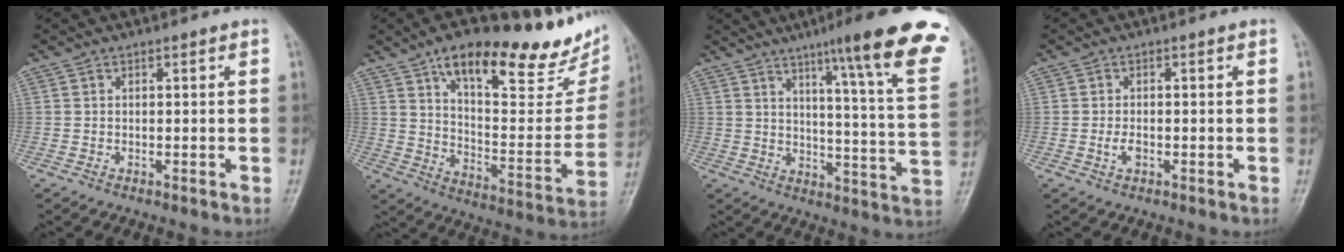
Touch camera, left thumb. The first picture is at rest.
{"total": 27.8, "force": [17.6, 9.7, 19.2], "torque": [-0.232, -0.052, 0.267]}
{"total": 23.2, "force": [14.3, 2.4, 18.1], "torque": [-0.225, -0.063, 0.183]}
{"total": 1.9, "force": [-0.5, 1.1, 1.5], "torque": [-0.029, 0.000, -0.009]}